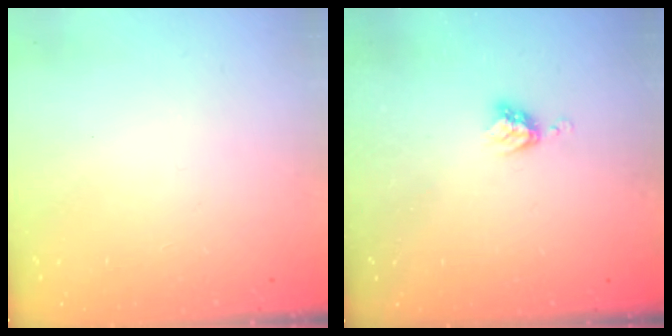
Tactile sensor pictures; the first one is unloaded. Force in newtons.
{"total": 4.0, "press": 4.0, "slide": 0.5}